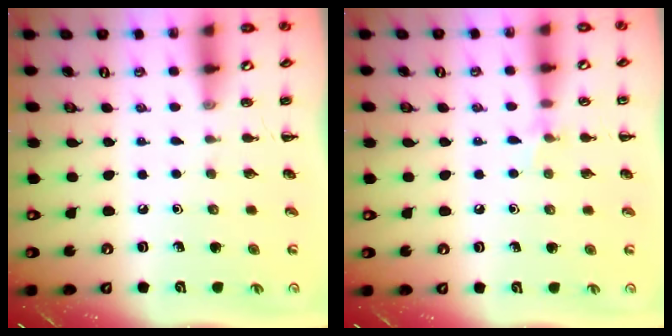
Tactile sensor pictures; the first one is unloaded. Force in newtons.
{"total": 5.4, "press": 5.0, "slide": 1.8}